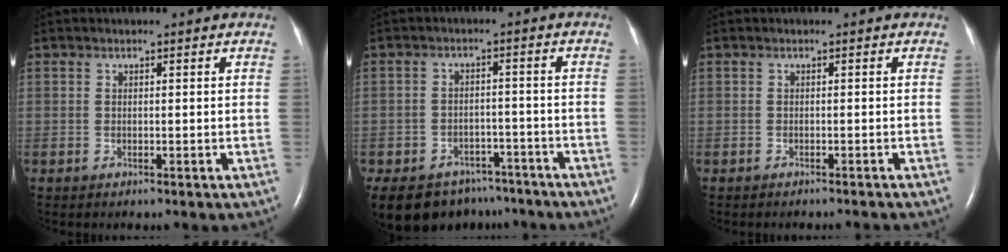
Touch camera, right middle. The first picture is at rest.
{"total": 13.9, "force": [-10.5, 8.2, 3.9], "torque": [-0.093, 0.001, -0.133]}
{"total": 1.8, "force": [-1.7, -0.3, 0.4], "torque": [-0.003, -0.002, -0.022]}